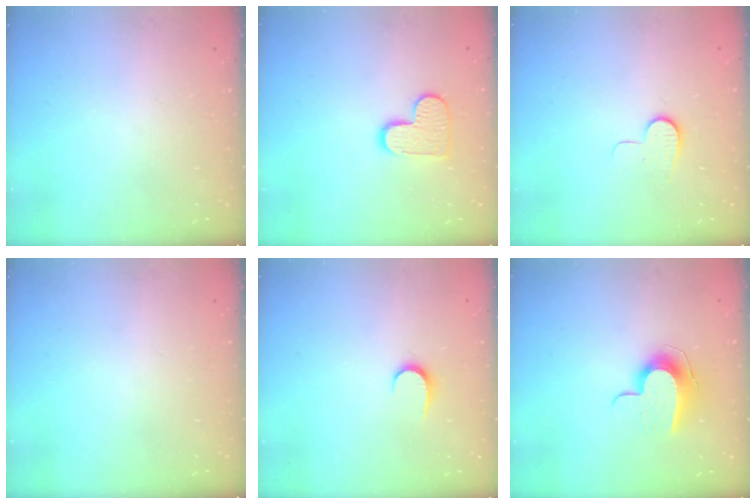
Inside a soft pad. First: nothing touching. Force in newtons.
{"total": 10.0, "press": 10.0, "slide": 0.6}
{"total": 7.0, "press": 7.0, "slide": 0.6}
{"total": 0.0}
{"total": 5.7, "press": 5.7, "slide": 0.6}
{"total": 9.6, "press": 9.6, "slide": 0.3}